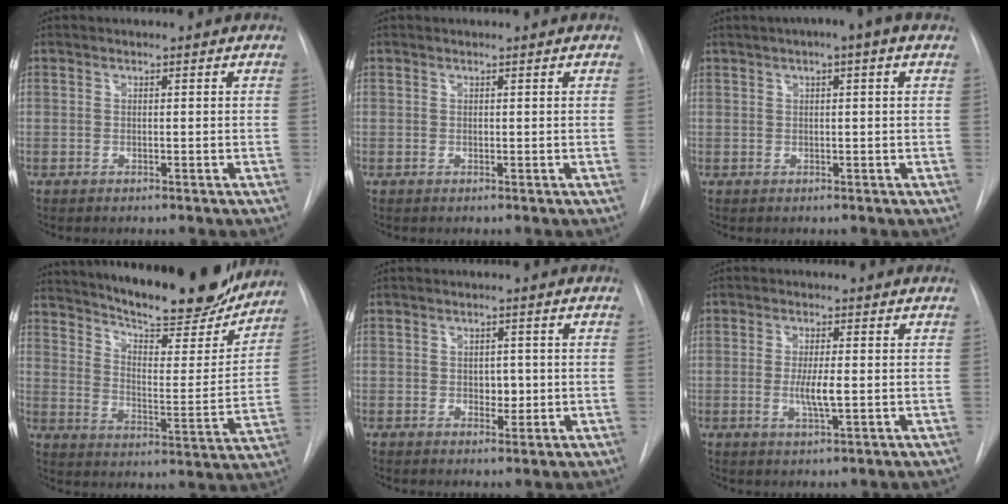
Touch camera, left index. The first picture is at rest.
{"total": 0.0}
{"total": 4.8, "force": [2.5, 0.4, 4.1], "torque": [-0.065, 0.023, 0.034]}
{"total": 24.8, "force": [21.8, 4.4, 10.9], "torque": [-0.178, -0.040, 0.298]}
{"total": 2.3, "force": [-0.1, 1.6, 1.6], "torque": [-0.020, -0.002, 0.003]}
{"total": 3.9, "force": [-0.4, 0.5, 3.8], "torque": [-0.076, -0.008, -0.005]}